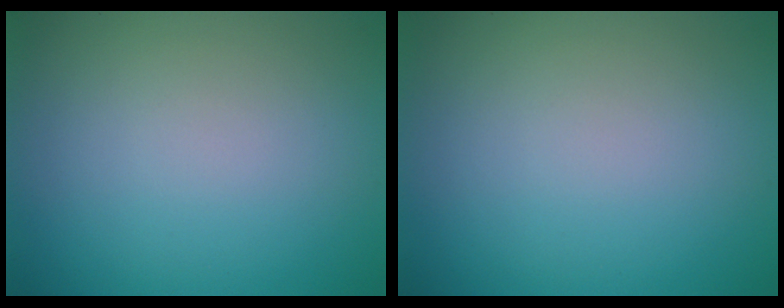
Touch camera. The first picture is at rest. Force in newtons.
{"total": 0.0}